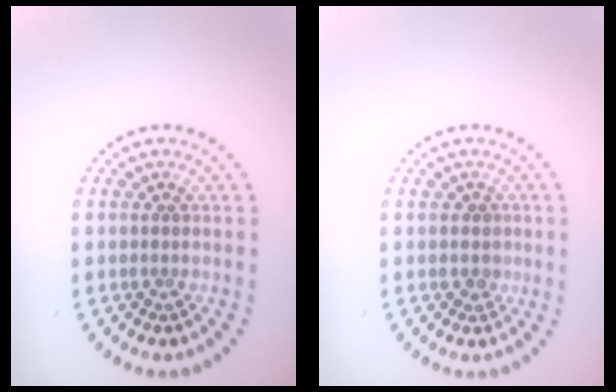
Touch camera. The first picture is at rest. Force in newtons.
{"total": 1.0, "press": 0.7, "slide": 0.7}